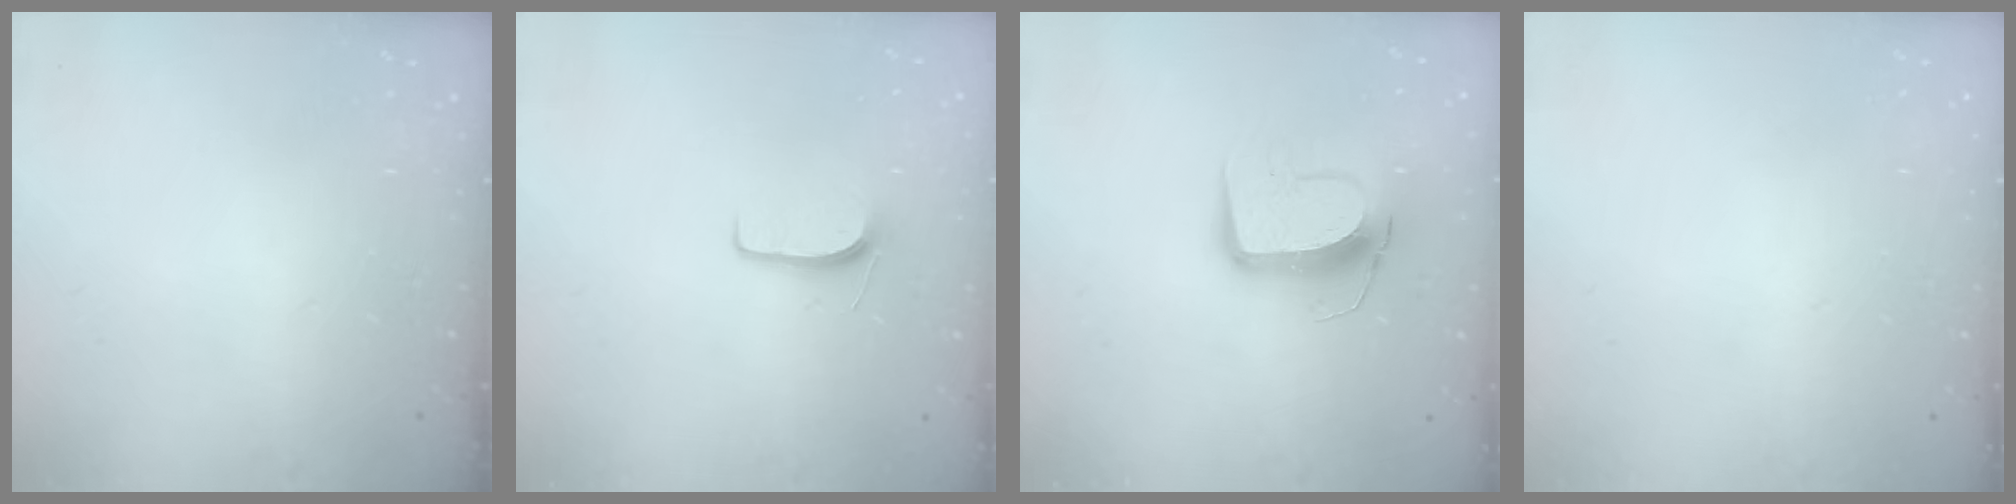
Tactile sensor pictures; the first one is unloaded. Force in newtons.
{"total": 5.8, "press": 5.8, "slide": 0.6}
{"total": 11.8, "press": 11.7, "slide": 1.1}
{"total": 0.0}